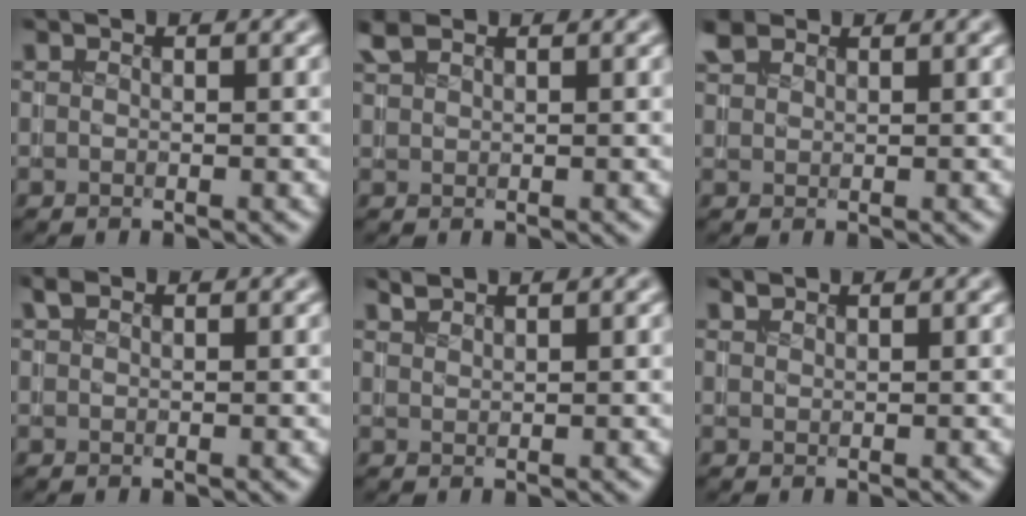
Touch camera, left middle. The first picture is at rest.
{"total": 2.1, "force": [1.6, 0.9, 1.0], "torque": [-0.027, 0.010, 0.036]}
{"total": 2.1, "force": [1.6, 1.1, 0.8], "torque": [-0.020, 0.009, 0.037]}
{"total": 1.0, "force": [0.7, 0.5, 0.5], "torque": [-0.011, 0.004, 0.013]}
{"total": 1.0, "force": [1.0, 0.1, 0.2], "torque": [-0.002, 0.000, 0.022]}
{"total": 0.6, "force": [0.6, 0.1, 0.1], "torque": [0.001, 0.000, 0.015]}